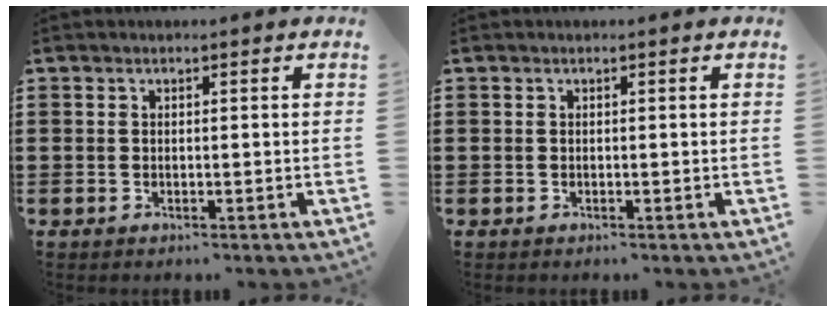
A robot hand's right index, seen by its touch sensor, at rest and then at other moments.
{"total": 0.0}